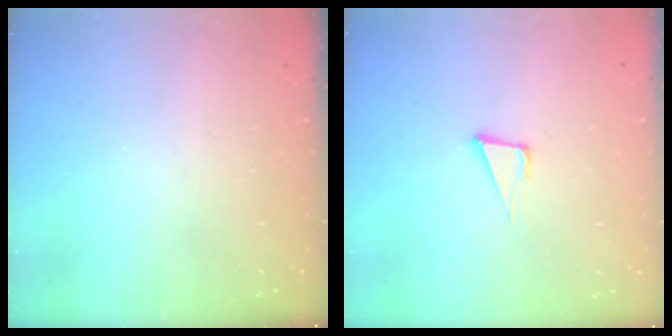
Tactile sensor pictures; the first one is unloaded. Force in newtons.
{"total": 5.2, "press": 4.2, "slide": 3.1}